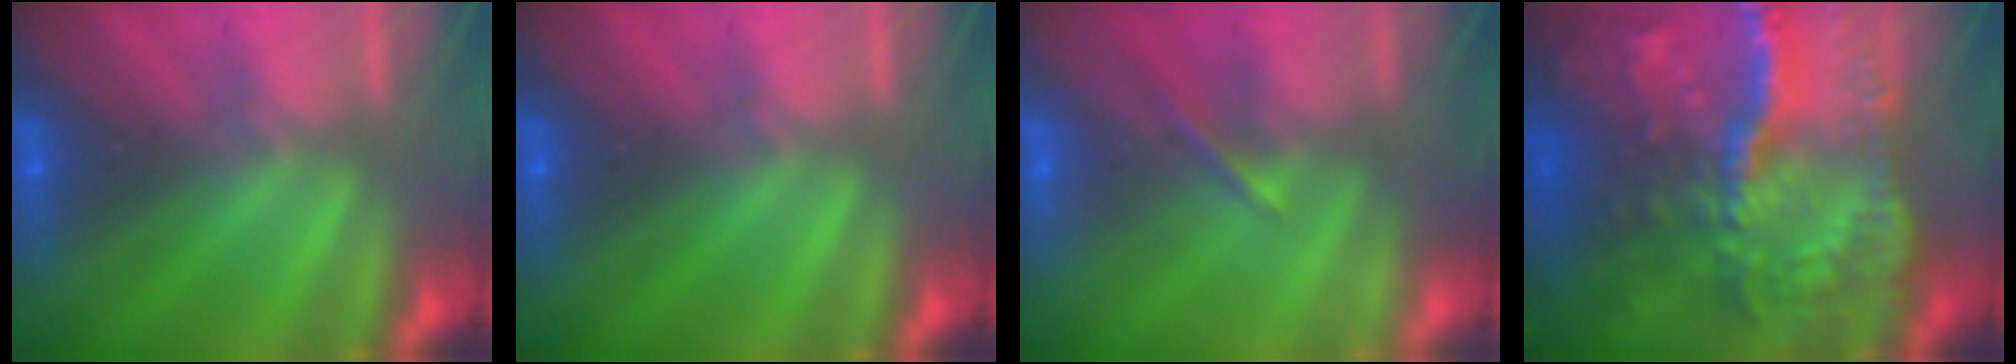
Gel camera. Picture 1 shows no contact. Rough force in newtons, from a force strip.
{"total": 0.0}
{"total": 1.4}
{"total": 7.6}